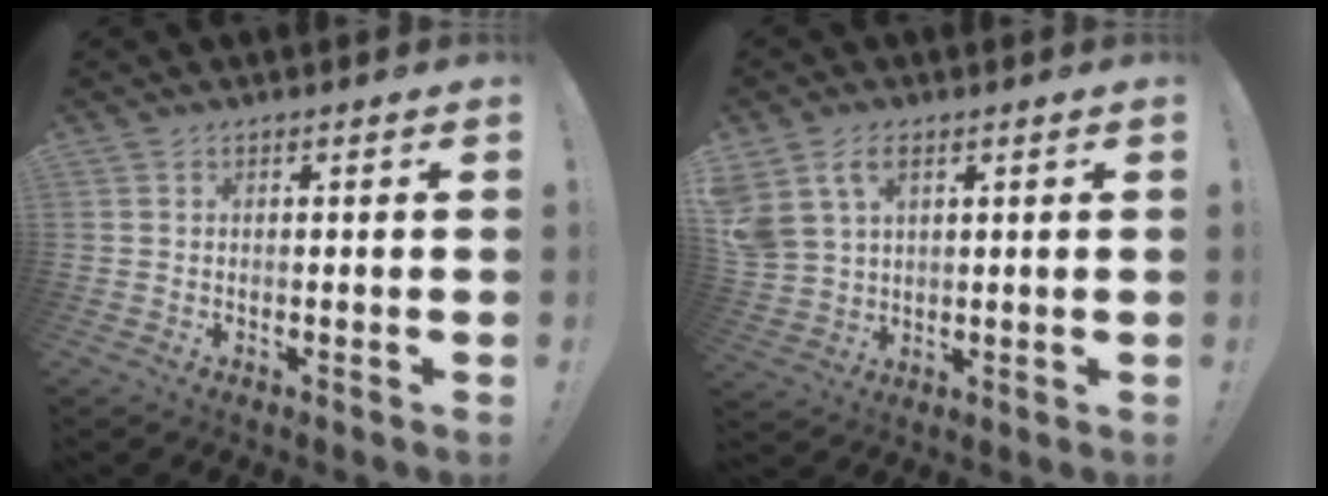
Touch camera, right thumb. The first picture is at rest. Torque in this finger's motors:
{"motor_torque": [0.25, 0.53, 1.10, 0.64, 0.14]}